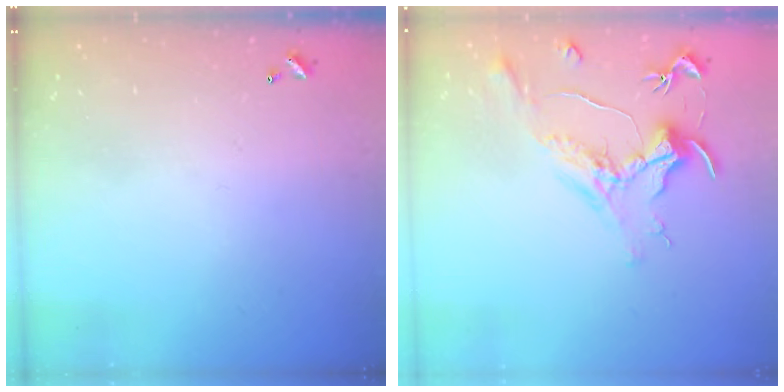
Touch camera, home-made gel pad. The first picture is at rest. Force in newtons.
{"total": 1.5, "press": 1.3, "slide": 0.8}